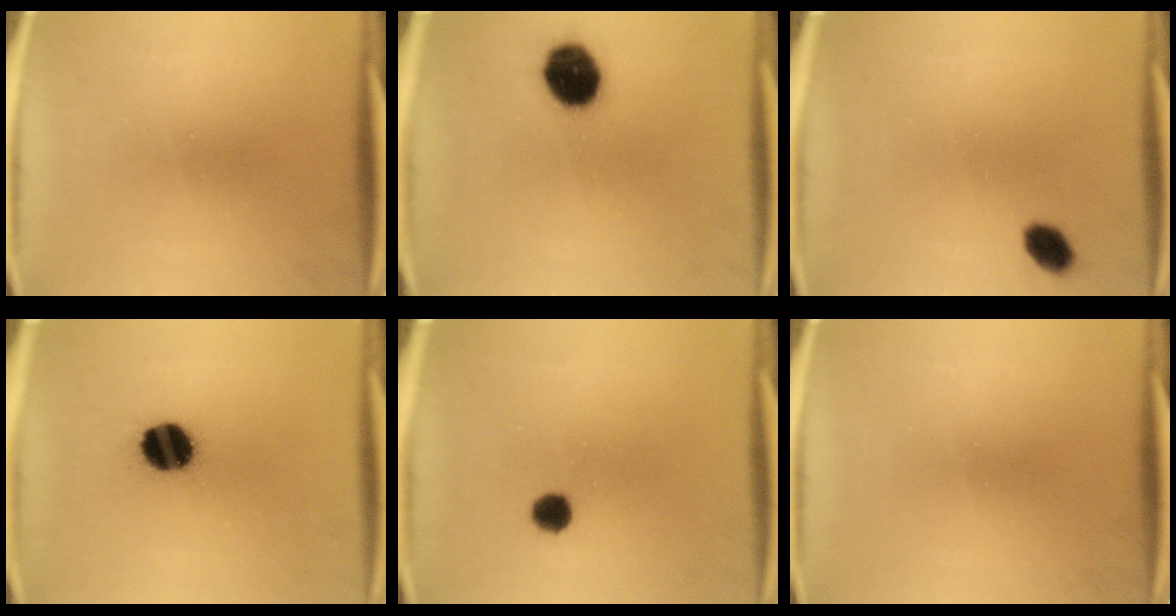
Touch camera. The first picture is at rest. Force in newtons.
{"total": 11.9}
{"total": 3.8}
{"total": 11.7}
{"total": 2.8}
{"total": 0.0}